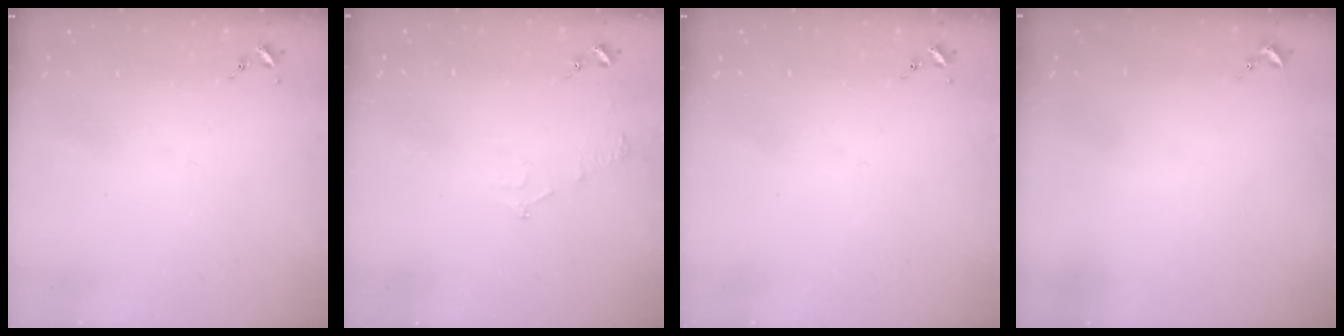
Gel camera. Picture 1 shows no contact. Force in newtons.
{"total": 5.9, "press": 5.9, "slide": 0.7}
{"total": 0.0}
{"total": 0.9, "press": 0.9, "slide": 0.0}